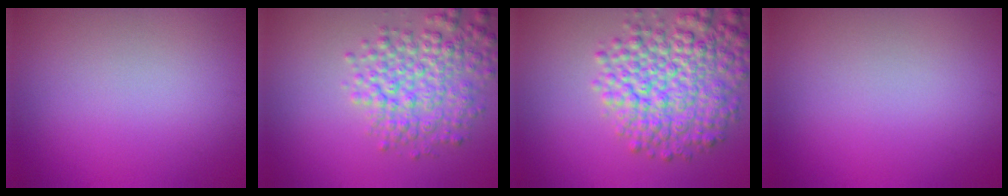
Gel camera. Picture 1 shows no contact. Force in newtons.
{"total": 5.5, "press": 5.5, "slide": 0.2}
{"total": 8.2, "press": 8.2, "slide": 0.3}
{"total": 0.0}